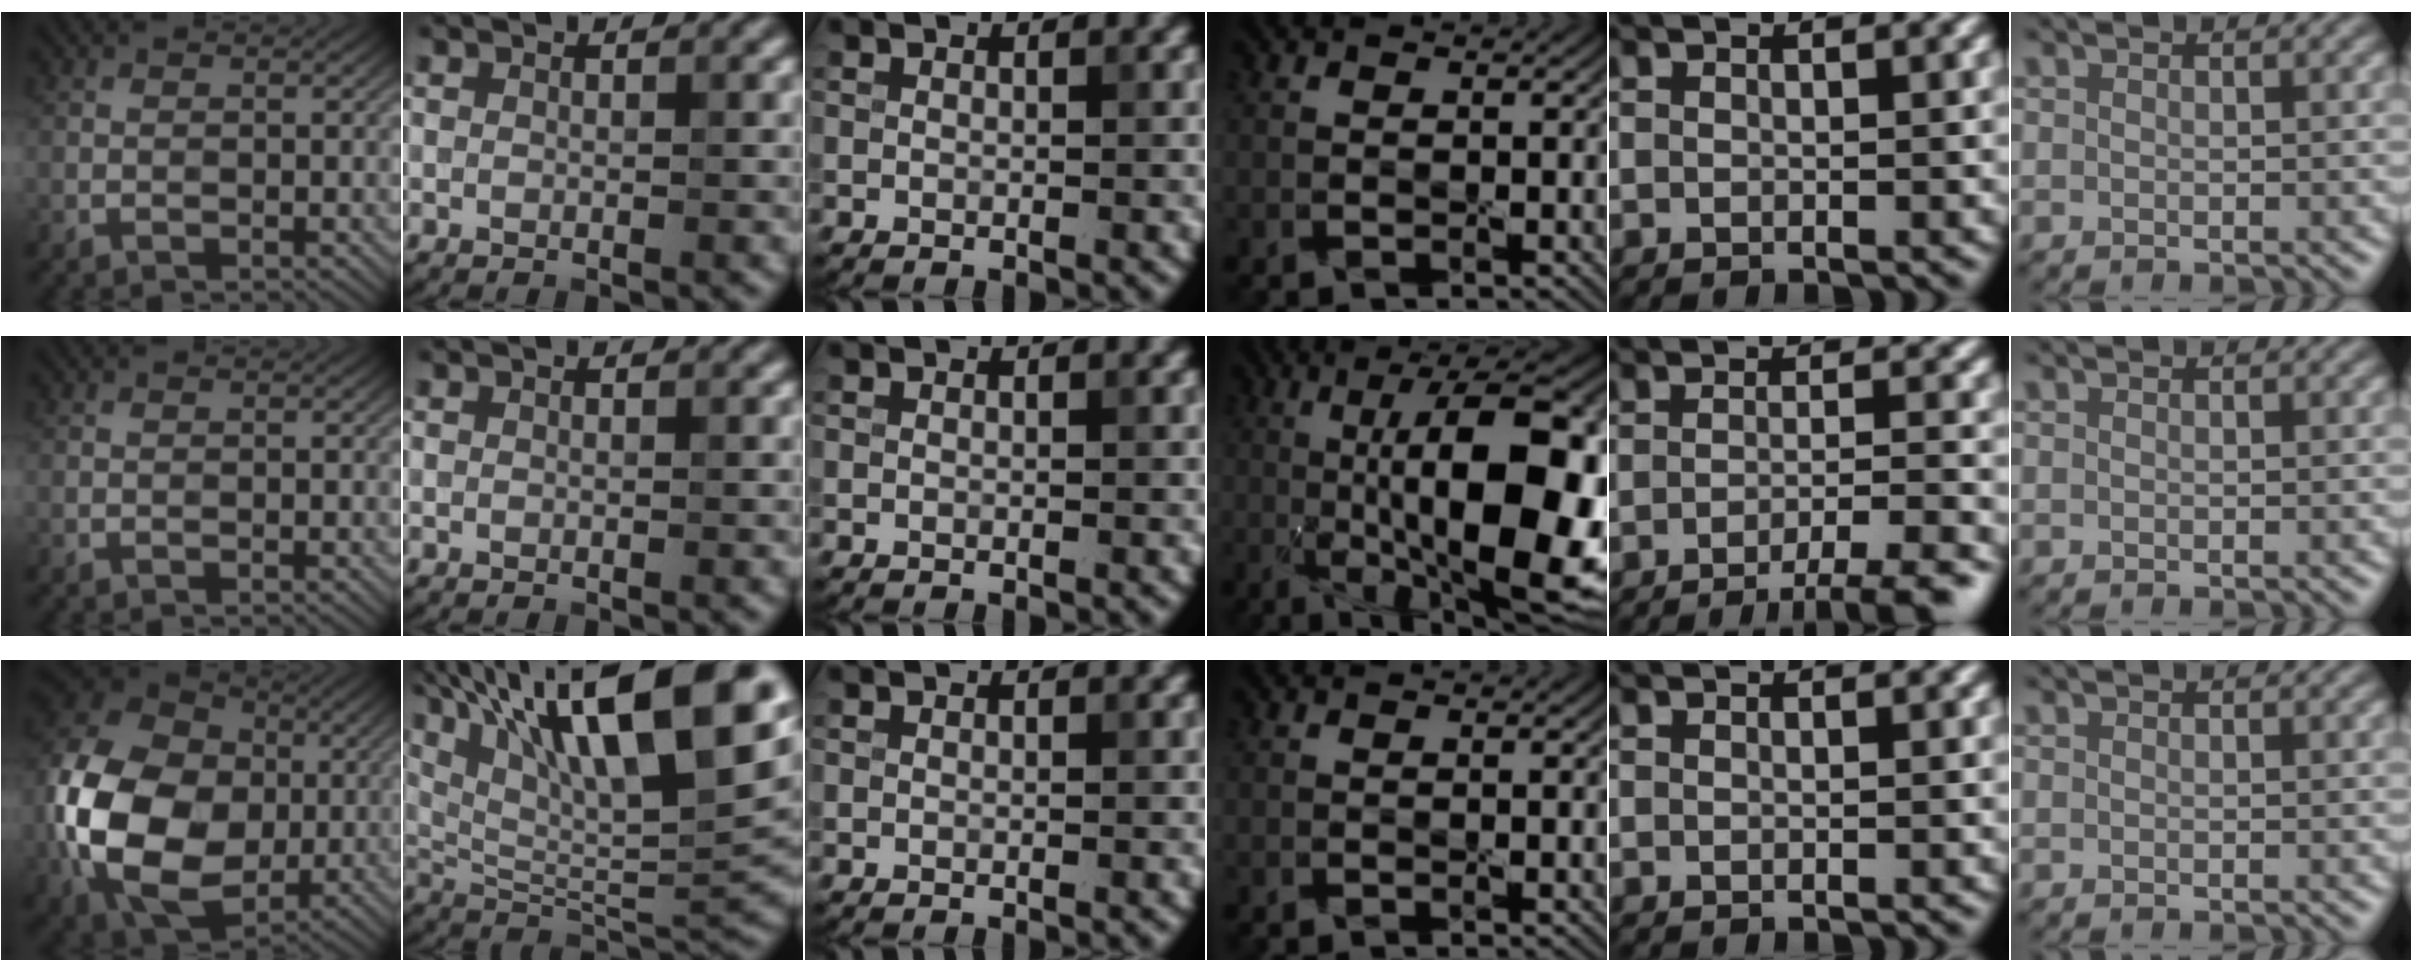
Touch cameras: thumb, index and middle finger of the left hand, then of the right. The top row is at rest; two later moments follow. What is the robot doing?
{"motion": "peel", "object": "plastic wrap"}